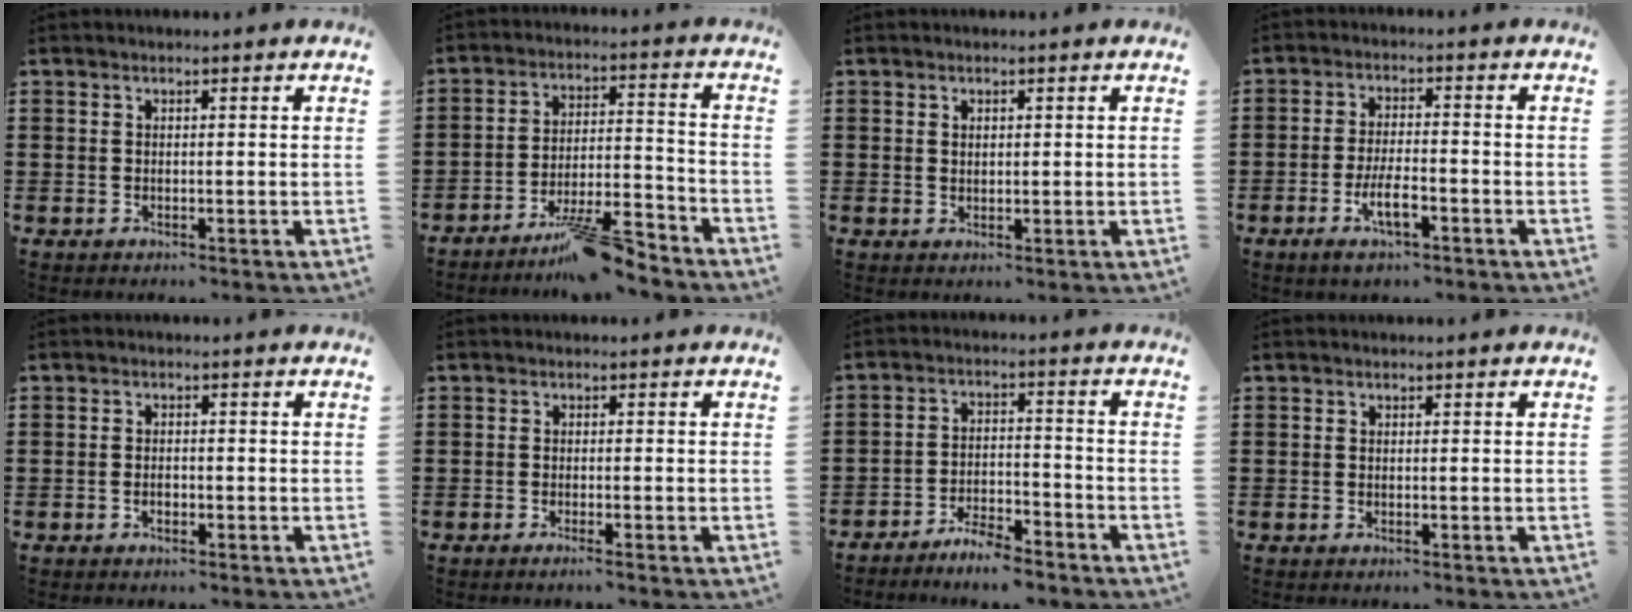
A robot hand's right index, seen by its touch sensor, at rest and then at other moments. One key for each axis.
{"total": 9.3, "fx": -7.7, "fy": 1.5, "fz": 5.1, "tx": -0.073, "ty": 0.025, "tz": -0.139}
{"total": 0.9, "fx": 0.5, "fy": 0.7, "fz": 0.3, "tx": -0.008, "ty": 0.005, "tz": 0.010}
{"total": 5.8, "fx": -2.8, "fy": 2.0, "fz": 4.7, "tx": -0.096, "ty": -0.003, "tz": -0.052}
{"total": 1.4, "fx": -0.6, "fy": 0.7, "fz": 1.1, "tx": -0.022, "ty": 0.000, "tz": -0.010}
{"total": 0.9, "fx": -0.6, "fy": -0.2, "fz": 0.6, "tx": -0.010, "ty": -0.004, "tz": -0.011}
{"total": 4.9, "fx": -4.7, "fy": 0.5, "fz": 1.4, "tx": -0.025, "ty": 0.007, "tz": -0.092}
{"total": 0.0}